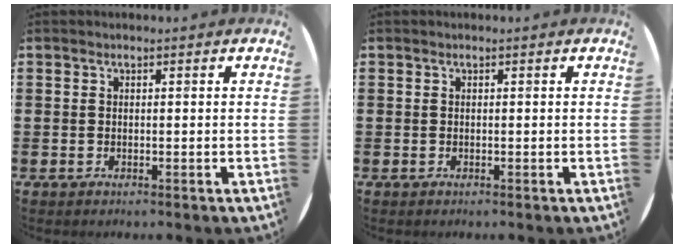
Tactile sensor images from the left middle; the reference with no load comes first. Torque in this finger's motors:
{"motor_torque": [0.00, 0.00, 0.00, 0.00]}